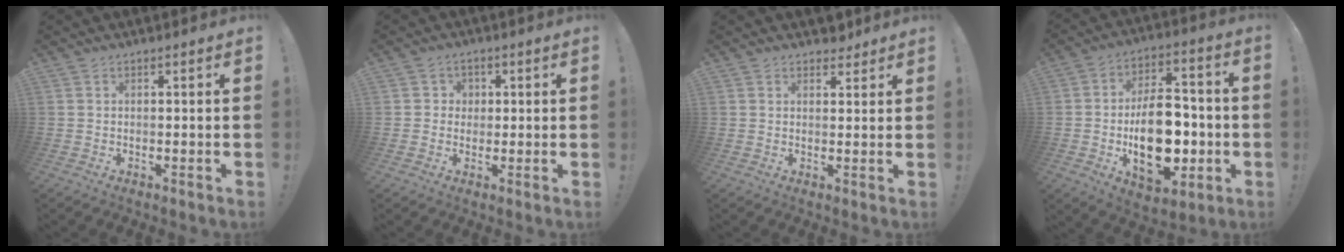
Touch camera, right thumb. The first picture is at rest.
{"total": 3.0, "force": [0.1, 2.9, 0.6], "torque": [-0.010, 0.004, 0.002]}
{"total": 3.2, "force": [2.5, 1.9, 0.7], "torque": [0.002, -0.015, 0.044]}
{"total": 21.1, "force": [-4.1, 12.6, 16.5], "torque": [-0.267, 0.016, -0.056]}